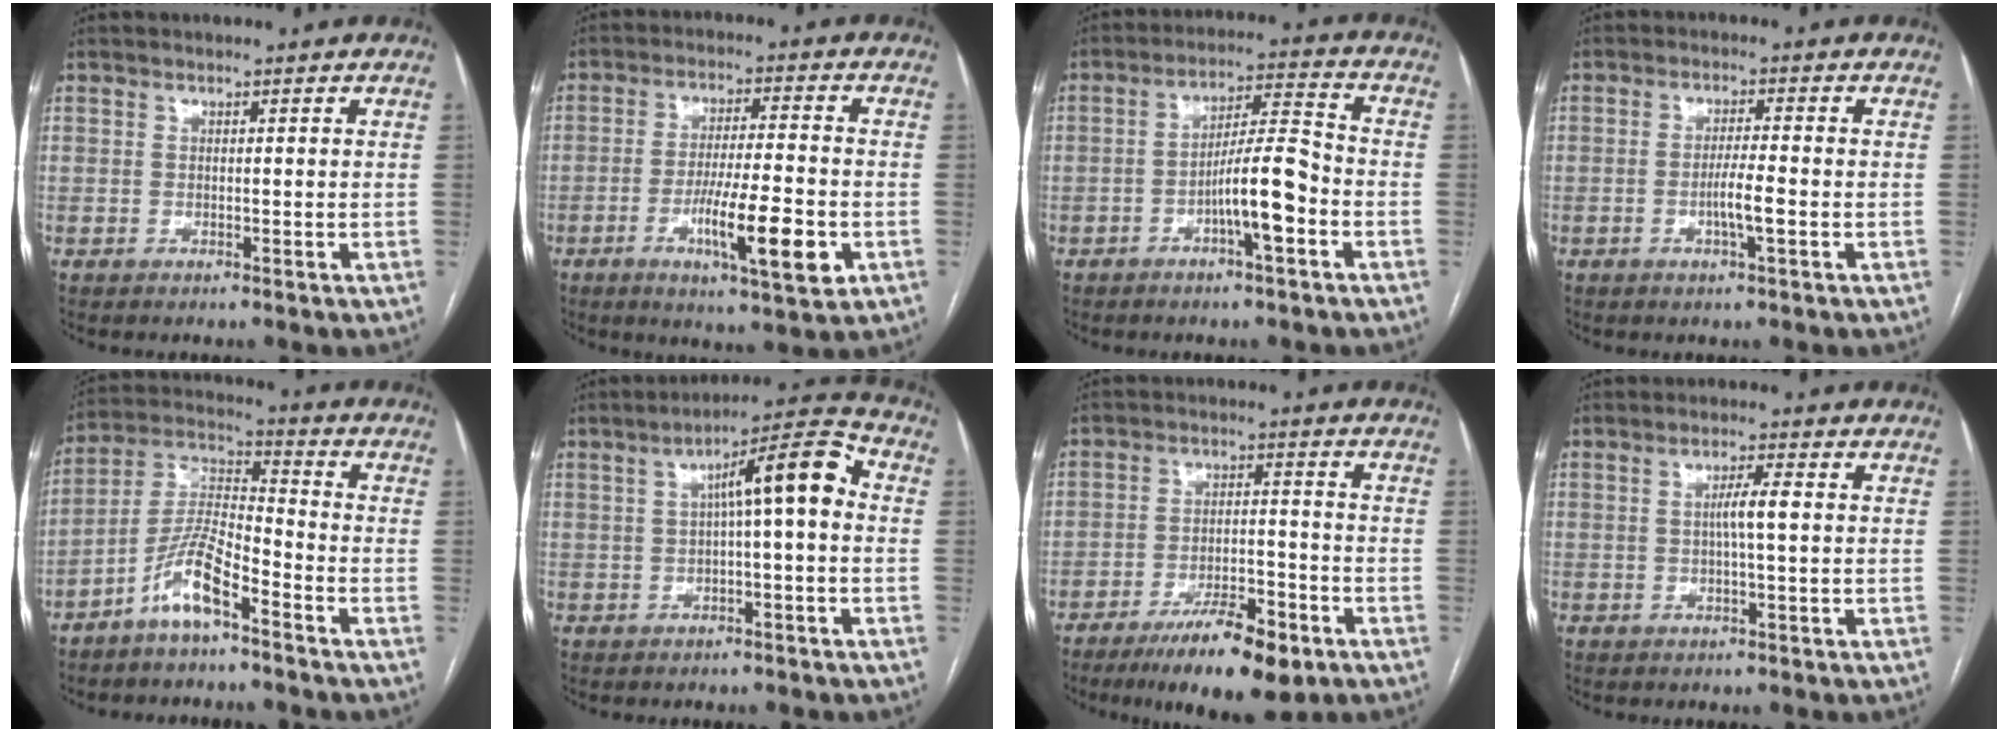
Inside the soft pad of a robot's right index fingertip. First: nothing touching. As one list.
[{"total": 11.6, "force": [-4.0, 1.3, 10.8], "torque": [-0.186, -0.013, -0.064]}, {"total": 8.7, "force": [-3.3, 0.7, 8.1], "torque": [-0.145, 0.014, -0.054]}, {"total": 4.1, "force": [-1.3, -0.1, 3.9], "torque": [-0.074, -0.004, -0.024]}, {"total": 9.0, "force": [-5.6, 1.7, 6.8], "torque": [-0.150, 0.005, -0.114]}, {"total": 9.3, "force": [0.9, 1.2, 9.2], "torque": [-0.138, 0.033, 0.011]}, {"total": 11.7, "force": [-7.4, 3.0, 8.5], "torque": [-0.136, -0.006, -0.115]}, {"total": 3.2, "force": [0.1, -0.1, 3.2], "torque": [-0.059, 0.002, 0.001]}]